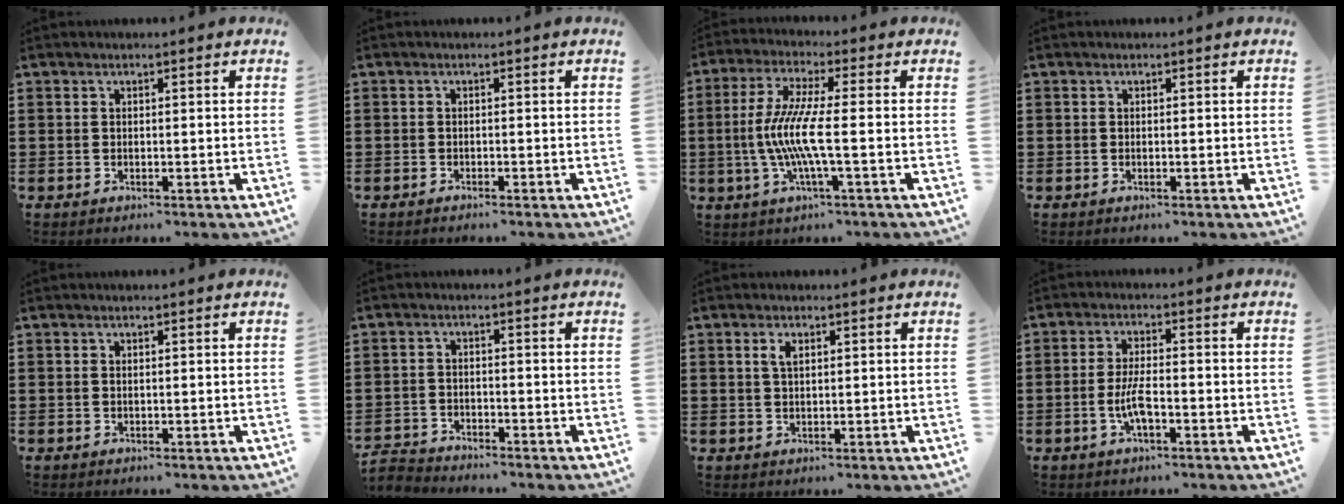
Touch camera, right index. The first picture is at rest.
{"total": 0.7, "force": [-0.6, 0.0, 0.2], "torque": [-0.005, -0.002, -0.012]}
{"total": 8.4, "force": [-1.5, 0.4, 8.3], "torque": [-0.188, -0.020, -0.042]}
{"total": 0.0}
{"total": 0.0}
{"total": 2.7, "force": [-2.7, 0.4, -0.1], "torque": [-0.006, 0.001, -0.058]}
{"total": 2.1, "force": [0.9, 1.0, 1.7], "torque": [-0.038, 0.005, 0.014]}
{"total": 4.9, "force": [-1.5, 1.5, 4.5], "torque": [-0.097, -0.001, -0.033]}